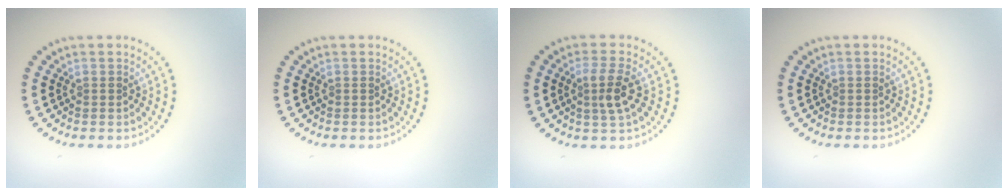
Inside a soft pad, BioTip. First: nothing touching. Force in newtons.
{"total": 0.0}
{"total": 2.6, "press": 2.4, "slide": 1.1}
{"total": 0.0}